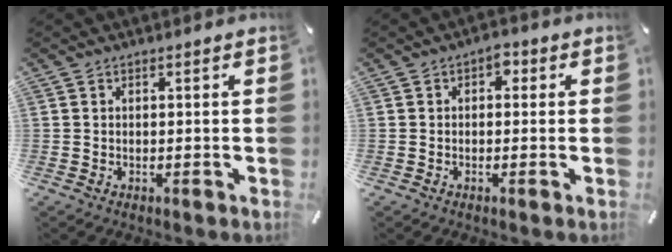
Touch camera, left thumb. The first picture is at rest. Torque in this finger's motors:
{"motor_torque": [0.04, -0.02, 0.09, -0.14, 0.07]}